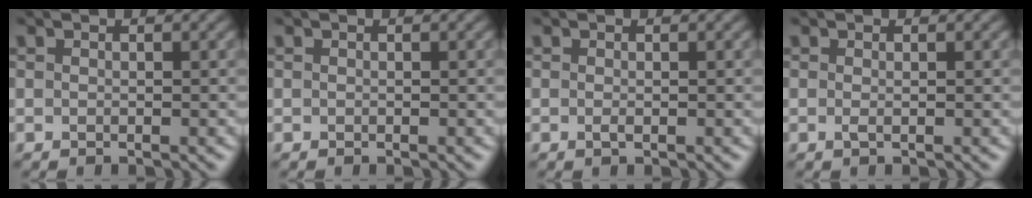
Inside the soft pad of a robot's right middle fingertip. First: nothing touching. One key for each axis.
{"total": 0.0}
{"total": 0.5, "fx": -0.1, "fy": 0.0, "fz": 0.5, "tx": -0.013, "ty": 0.000, "tz": -0.001}
{"total": 0.6, "fx": -0.1, "fy": 0.0, "fz": 0.6, "tx": -0.015, "ty": 0.001, "tz": -0.001}